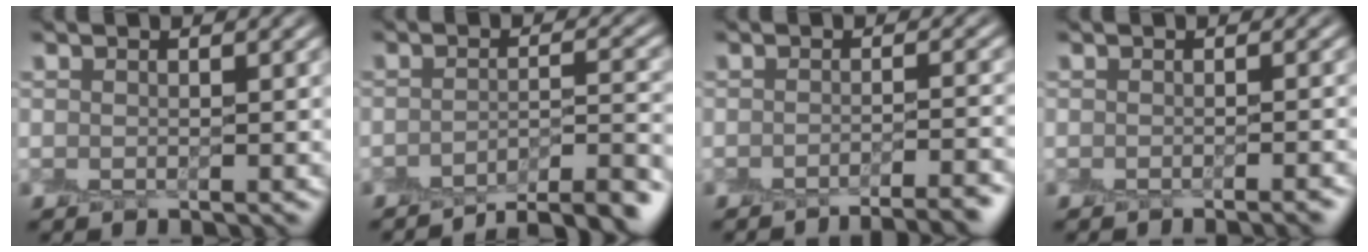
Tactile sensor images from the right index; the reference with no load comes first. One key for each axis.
{"total": 6.1, "fx": -5.2, "fy": 1.2, "fz": 3.0, "tx": -0.038, "ty": 0.001, "tz": -0.077}
{"total": 4.7, "fx": -4.0, "fy": 0.9, "fz": 2.3, "tx": -0.020, "ty": -0.007, "tz": -0.046}
{"total": 1.6, "fx": -1.4, "fy": -0.1, "fz": 0.8, "tx": -0.007, "ty": -0.008, "tz": -0.019}